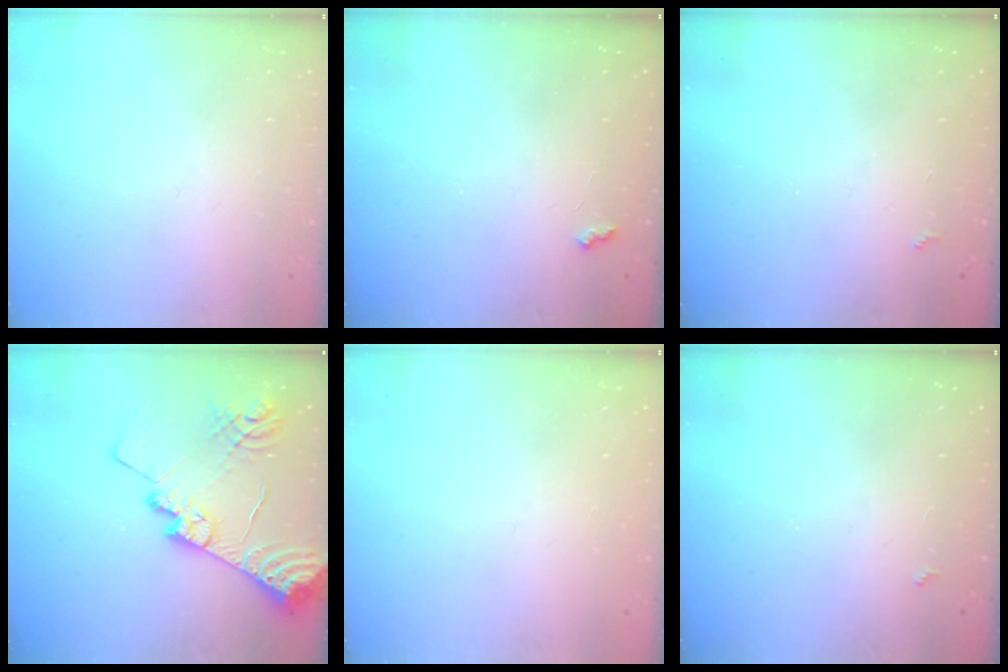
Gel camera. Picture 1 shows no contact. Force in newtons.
{"total": 2.1, "press": 2.1, "slide": 0.5}
{"total": 2.3, "press": 2.2, "slide": 0.4}
{"total": 16.2, "press": 16.1, "slide": 1.7}
{"total": 1.0, "press": 0.9, "slide": 0.1}
{"total": 2.5, "press": 2.5, "slide": 0.4}